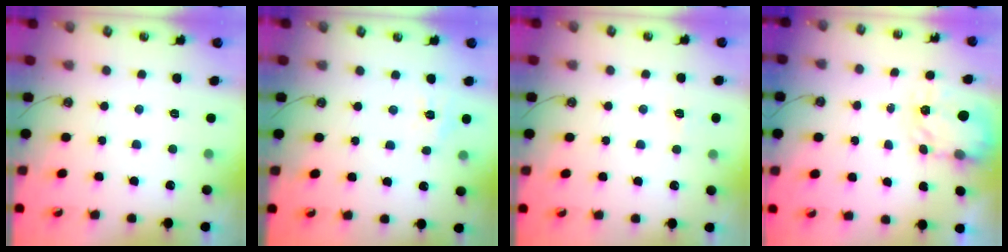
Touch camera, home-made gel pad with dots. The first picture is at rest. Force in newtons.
{"total": 4.9, "press": 4.9, "slide": 0.7}
{"total": 2.3, "press": 2.3, "slide": 0.3}
{"total": 3.3, "press": 3.3, "slide": 0.4}